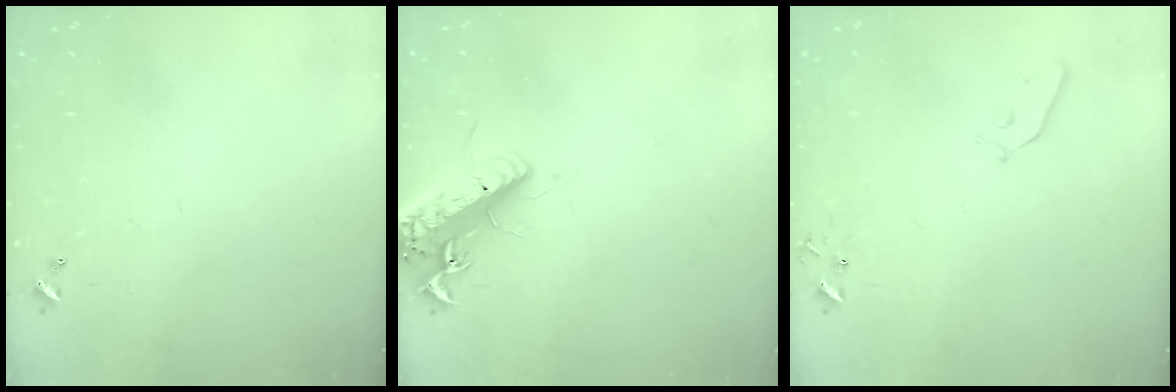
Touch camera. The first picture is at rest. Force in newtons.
{"total": 17.2, "press": 16.8, "slide": 3.6}
{"total": 4.0, "press": 4.0, "slide": 0.5}